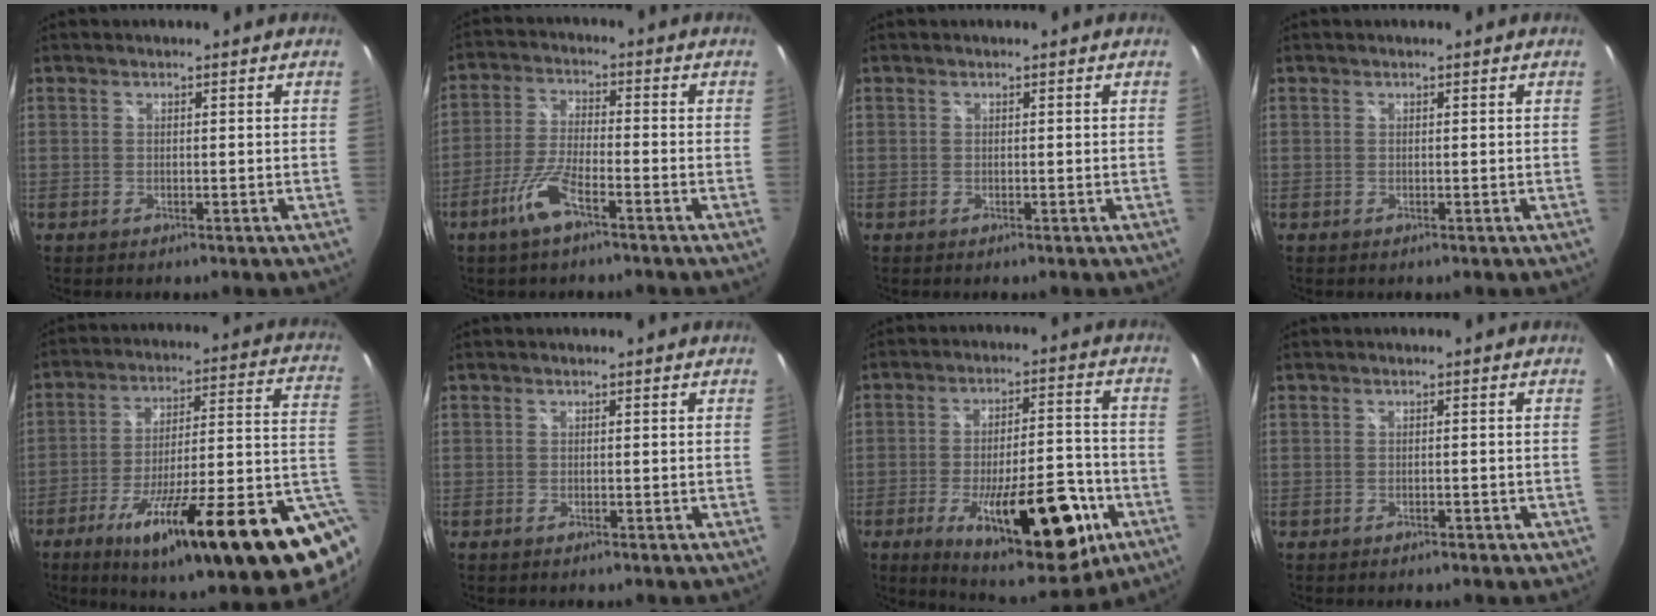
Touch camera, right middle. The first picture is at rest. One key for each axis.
{"total": 7.3, "fx": -4.5, "fy": 1.5, "fz": 5.6, "tx": -0.125, "ty": -0.003, "tz": -0.089}
{"total": 0.0}
{"total": 0.0}
{"total": 28.1, "fx": -9.9, "fy": 4.2, "fz": 25.9, "tx": -0.363, "ty": -0.033, "tz": -0.145}
{"total": 0.0}
{"total": 21.3, "fx": -9.1, "fy": 7.9, "fz": 17.5, "tx": -0.269, "ty": -0.017, "tz": -0.114}
{"total": 2.1, "fx": -1.4, "fy": 1.1, "fz": 1.1, "tx": -0.018, "ty": -0.002, "tz": -0.013}